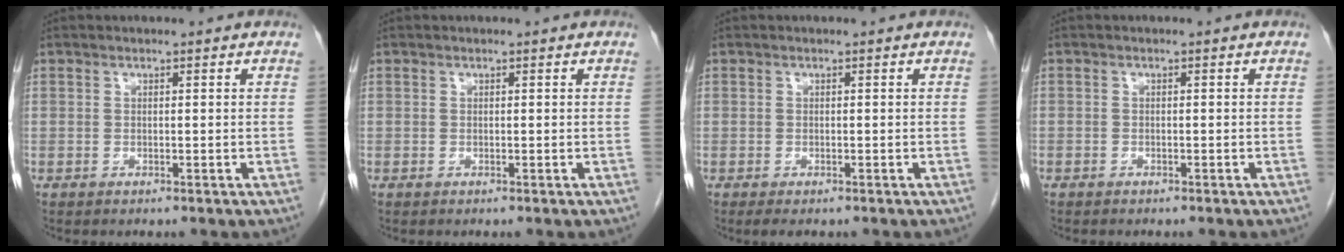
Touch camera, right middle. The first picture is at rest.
{"total": 0.0}
{"total": 1.8, "force": [-1.4, 0.7, 1.0], "torque": [-0.018, -0.005, -0.015]}
{"total": 0.5, "force": [-0.4, 0.3, 0.1], "torque": [-0.007, 0.003, -0.010]}